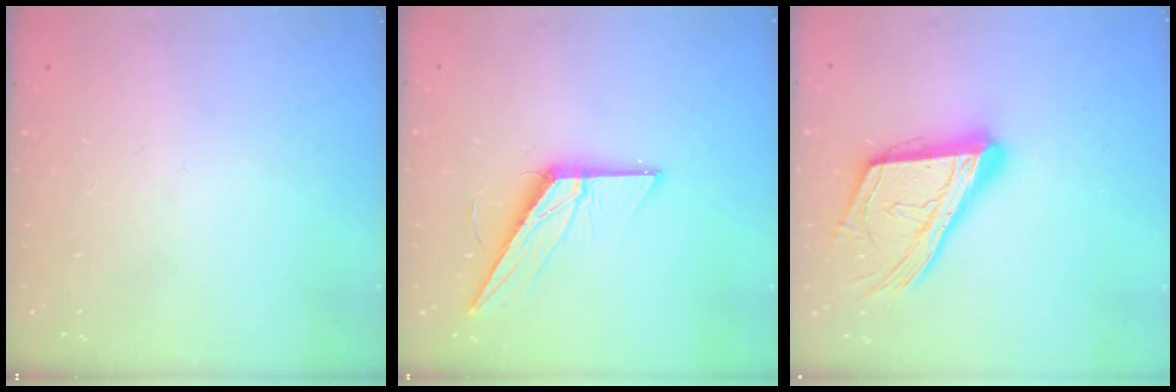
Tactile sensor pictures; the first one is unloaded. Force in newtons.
{"total": 13.8, "press": 13.8, "slide": 0.4}
{"total": 21.0, "press": 20.8, "slide": 2.7}